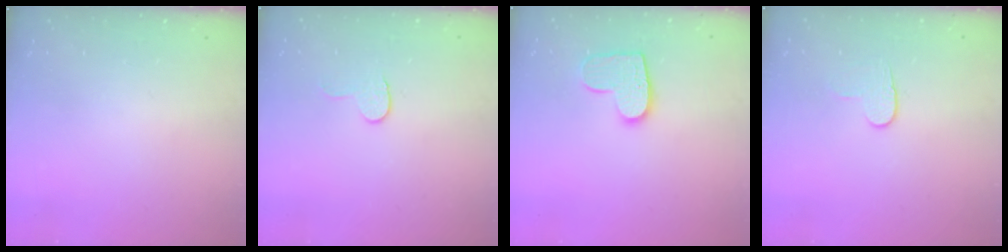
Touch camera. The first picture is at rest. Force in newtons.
{"total": 4.6, "press": 4.6, "slide": 0.4}
{"total": 10.8, "press": 10.8, "slide": 0.7}
{"total": 6.1, "press": 6.1, "slide": 0.5}